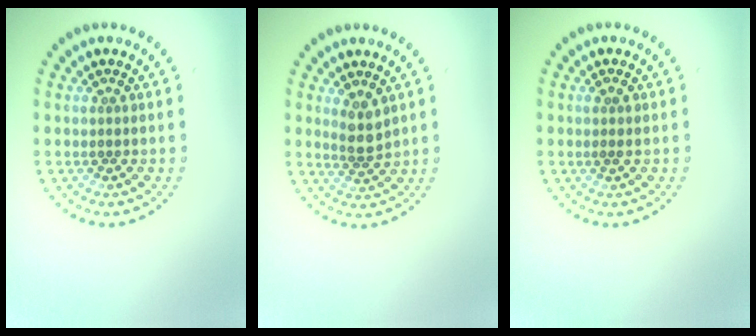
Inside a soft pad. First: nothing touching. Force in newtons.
{"total": 2.2, "press": 1.9, "slide": 1.1}
{"total": 0.8, "press": 0.7, "slide": 0.4}